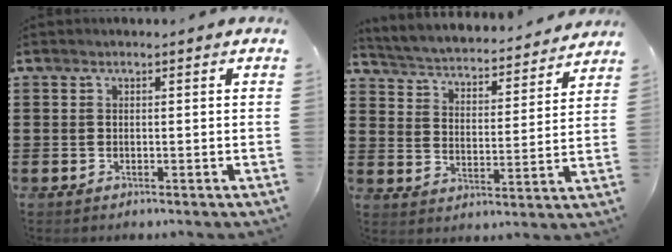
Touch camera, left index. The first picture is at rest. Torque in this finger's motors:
{"motor_torque": [-0.04, -0.54, 0.39, 0.10]}